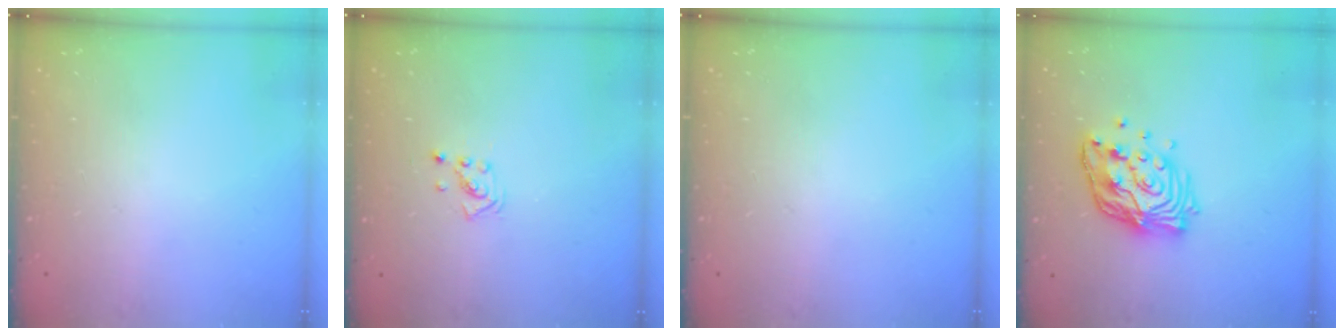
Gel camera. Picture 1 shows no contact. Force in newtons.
{"total": 1.9, "press": 1.9, "slide": 0.1}
{"total": 0.0}
{"total": 13.7, "press": 13.6, "slide": 1.4}